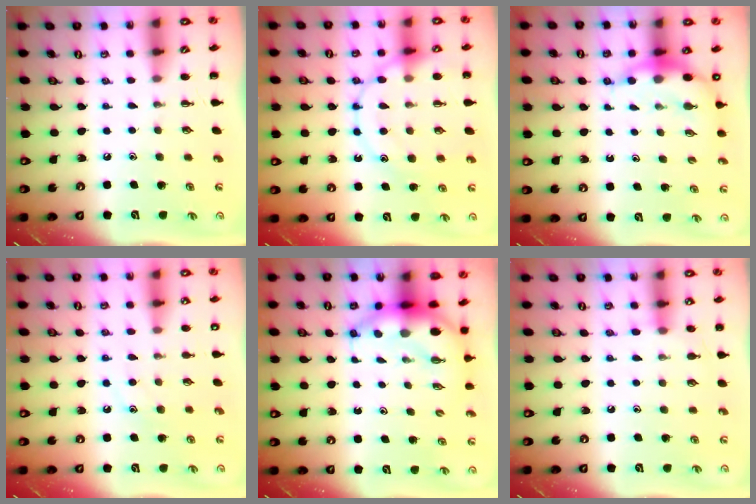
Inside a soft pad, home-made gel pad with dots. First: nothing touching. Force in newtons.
{"total": 16.8, "press": 16.7, "slide": 1.6}
{"total": 6.6, "press": 6.3, "slide": 1.8}
{"total": 8.6, "press": 8.5, "slide": 1.3}
{"total": 7.0, "press": 6.9, "slide": 1.6}
{"total": 8.2, "press": 7.8, "slide": 2.5}